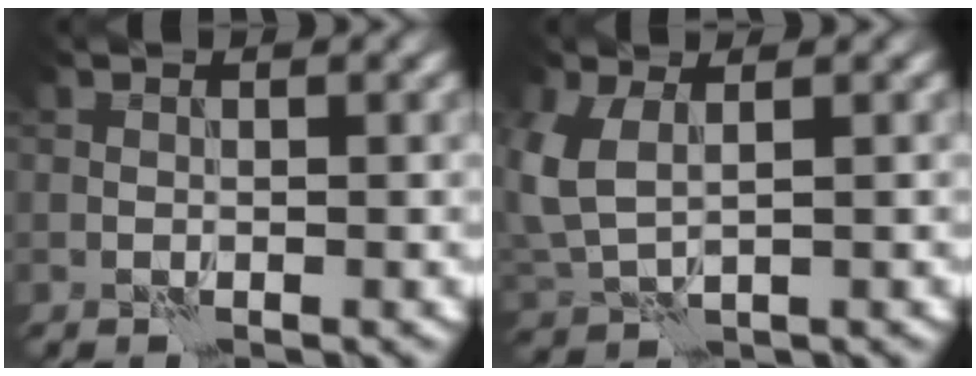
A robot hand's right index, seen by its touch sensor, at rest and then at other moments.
{"total": 4.2, "force": [1.4, 2.3, 3.2], "torque": [-0.094, 0.004, 0.029]}